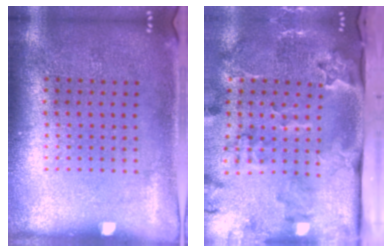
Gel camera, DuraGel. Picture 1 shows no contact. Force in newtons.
{"total": 3.8, "press": 2.6, "slide": 2.7}